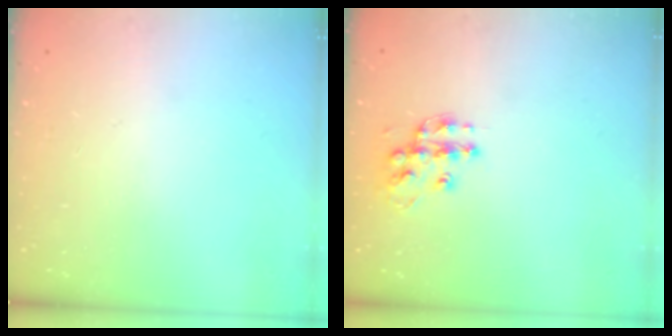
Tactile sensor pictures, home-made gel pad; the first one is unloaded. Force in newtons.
{"total": 11.8, "press": 11.8, "slide": 0.6}